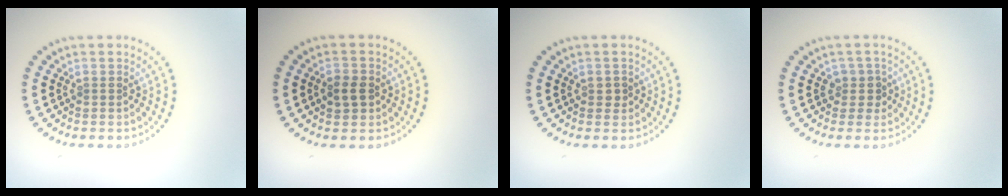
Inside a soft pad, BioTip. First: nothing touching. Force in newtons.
{"total": 2.1, "press": 2.1, "slide": 0.2}
{"total": 1.0, "press": 1.0, "slide": 0.1}
{"total": 1.6, "press": 1.3, "slide": 0.9}